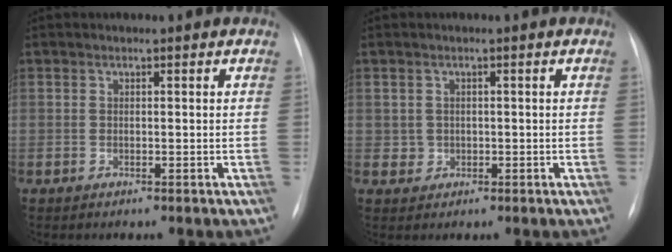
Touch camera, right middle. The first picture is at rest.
{"total": 1.6, "force": [0.0, 1.5, 0.2], "torque": [-0.003, 0.001, 0.005]}